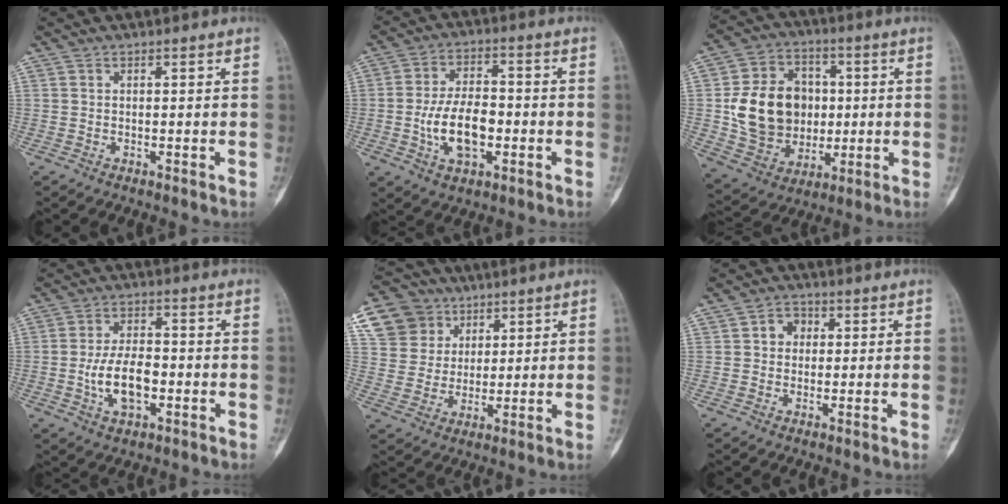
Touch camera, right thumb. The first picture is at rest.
{"total": 11.3, "force": [-2.4, 6.4, 9.0], "torque": [-0.152, 0.020, -0.042]}
{"total": 18.0, "force": [0.6, 14.6, 10.5], "torque": [-0.147, 0.012, 0.024]}
{"total": 9.2, "force": [-2.0, 5.1, 7.5], "torque": [-0.133, 0.016, -0.035]}
{"total": 14.5, "force": [6.6, 12.4, 3.9], "torque": [-0.053, 0.005, 0.131]}
{"total": 3.8, "force": [0.6, 3.3, 1.7], "torque": [-0.001, 0.007, 0.004]}